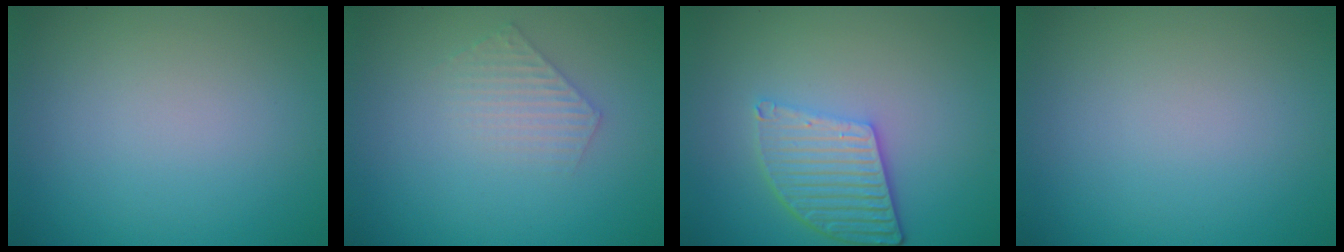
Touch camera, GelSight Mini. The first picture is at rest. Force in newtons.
{"total": 1.9, "press": 1.9, "slide": 0.3}
{"total": 4.8, "press": 3.8, "slide": 3.0}
{"total": 0.0}